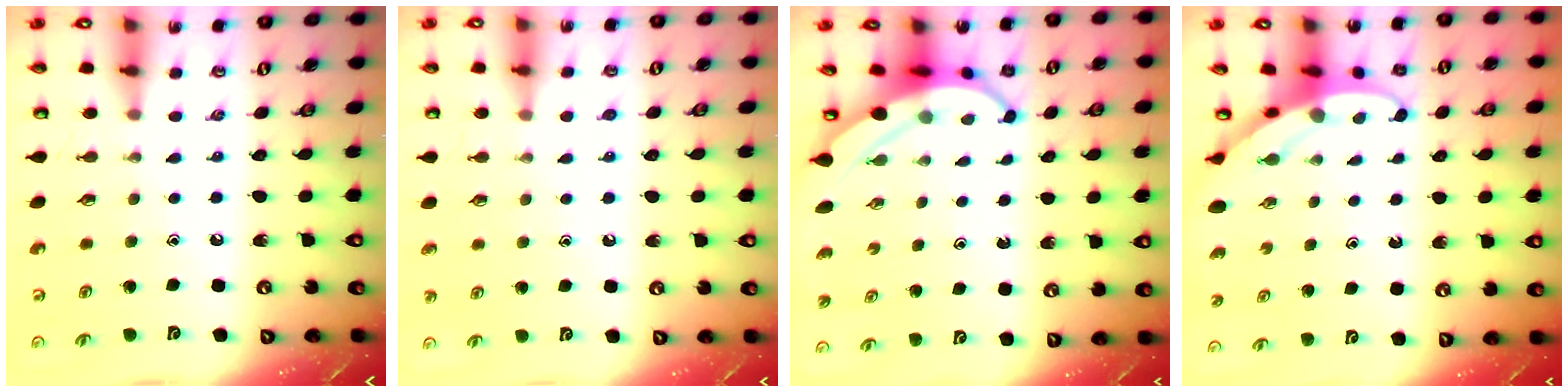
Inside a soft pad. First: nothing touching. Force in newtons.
{"total": 5.9, "press": 5.9, "slide": 0.6}
{"total": 6.9, "press": 6.9, "slide": 0.6}
{"total": 3.9, "press": 3.8, "slide": 0.6}